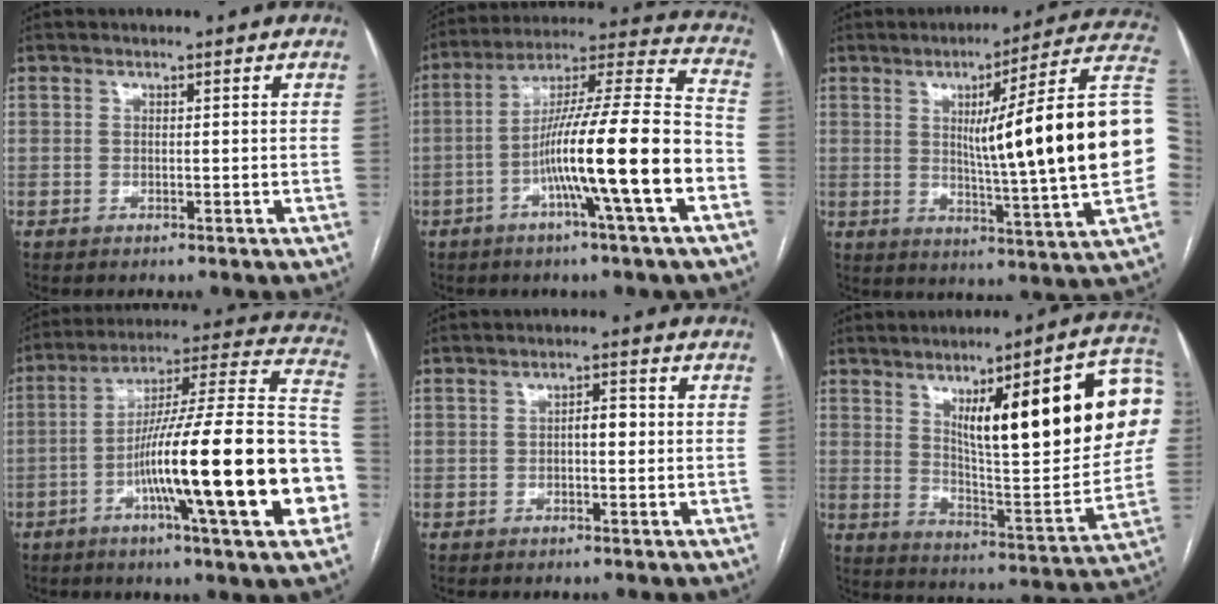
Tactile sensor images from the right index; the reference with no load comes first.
{"total": 18.6, "force": [-6.1, -0.5, 17.5], "torque": [-0.292, 0.006, -0.109]}
{"total": 23.5, "force": [1.6, -0.7, 23.5], "torque": [-0.257, 0.016, 0.013]}
{"total": 27.5, "force": [-7.4, 1.4, 26.5], "torque": [-0.336, 0.000, -0.125]}
{"total": 2.5, "force": [-0.2, 1.0, 2.3], "torque": [-0.032, 0.008, -0.004]}
{"total": 26.4, "force": [7.6, 4.9, 24.8], "torque": [-0.298, 0.026, 0.118]}